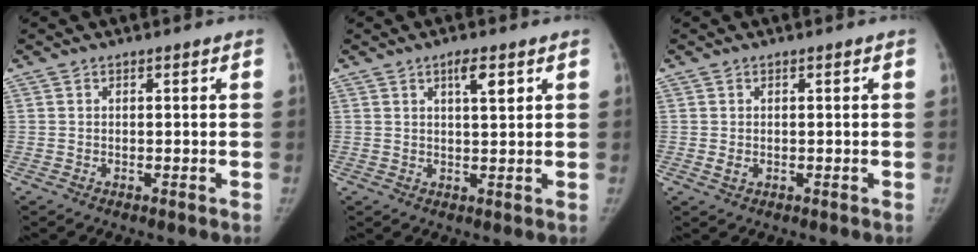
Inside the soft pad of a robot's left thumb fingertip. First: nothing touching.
{"total": 3.7, "force": [1.8, 0.9, 3.1], "torque": [-0.046, -0.008, 0.030]}
{"total": 1.1, "force": [0.0, 0.7, 0.9], "torque": [-0.011, 0.000, 0.003]}